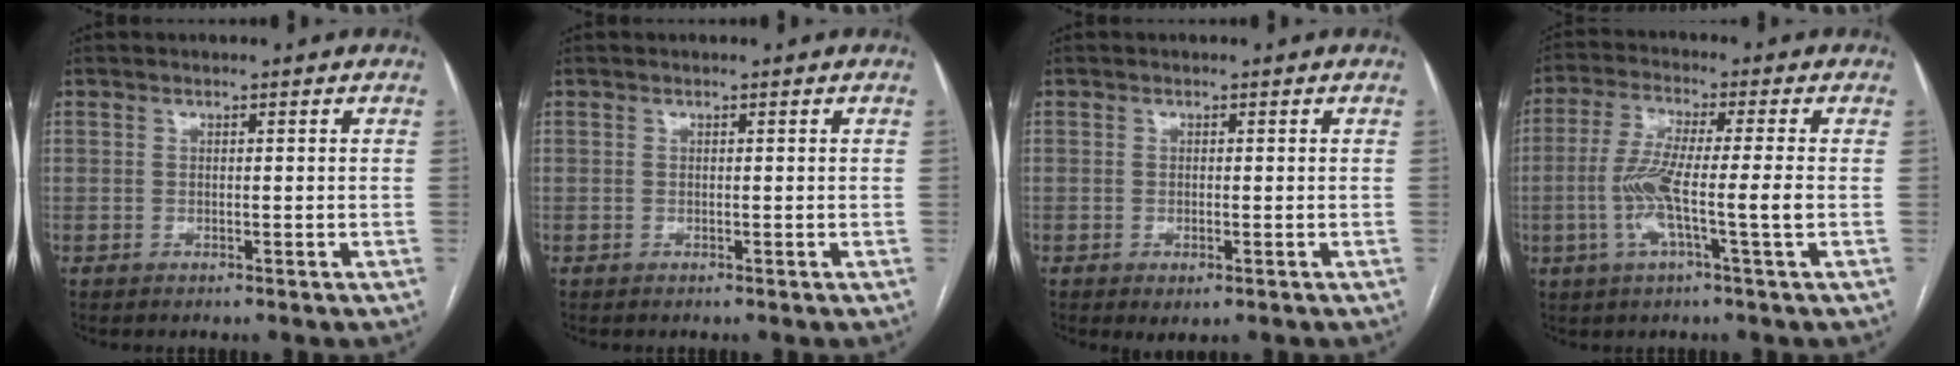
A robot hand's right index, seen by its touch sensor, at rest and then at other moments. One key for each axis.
{"total": 0.0}
{"total": 1.8, "fx": -0.7, "fy": 0.7, "fz": 1.5, "tx": -0.023, "ty": -0.003, "tz": -0.005}
{"total": 8.8, "fx": -1.8, "fy": -0.2, "fz": 8.6, "tx": -0.172, "ty": 0.000, "tz": -0.039}